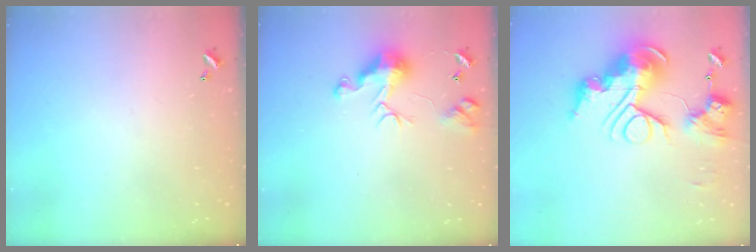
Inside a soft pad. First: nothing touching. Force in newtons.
{"total": 10.0, "press": 9.9, "slide": 1.6}
{"total": 0.7, "press": 0.7, "slide": 0.0}